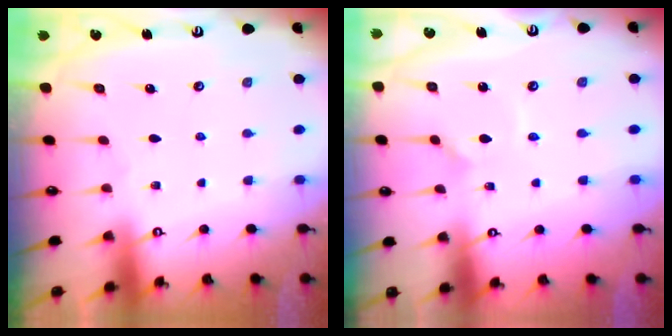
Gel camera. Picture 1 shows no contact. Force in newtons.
{"total": 2.7, "press": 2.6, "slide": 0.3}